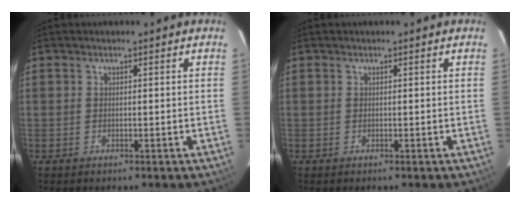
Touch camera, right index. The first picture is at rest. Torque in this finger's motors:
{"motor_torque": [0.00, 0.00, 0.03, 0.00]}